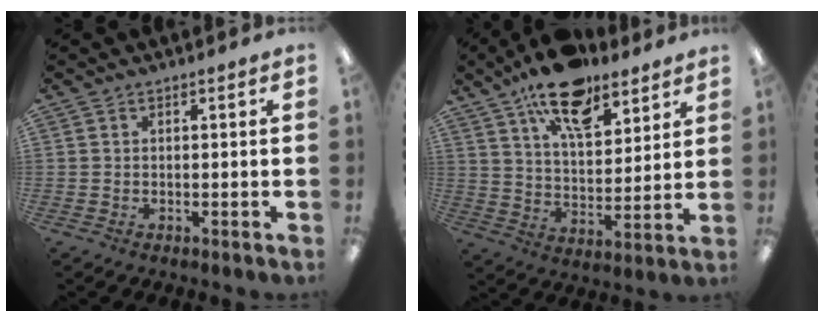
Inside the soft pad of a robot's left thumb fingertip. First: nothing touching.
{"total": 16.2, "force": [11.5, 6.9, 9.0], "torque": [-0.140, -0.056, 0.198]}